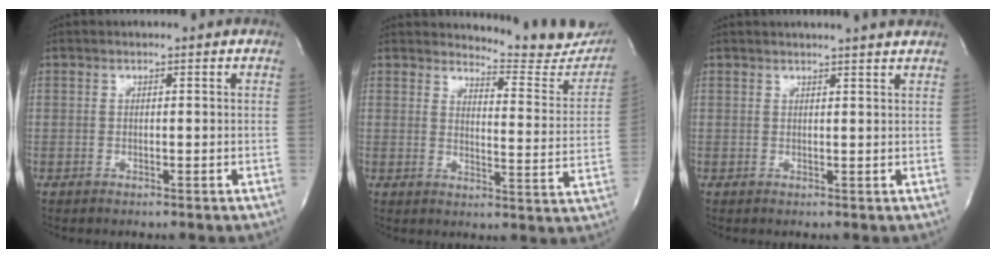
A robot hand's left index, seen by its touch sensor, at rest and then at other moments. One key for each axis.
{"total": 12.7, "fx": 12.5, "fy": 1.9, "fz": 1.3, "tx": -0.001, "ty": -0.074, "tz": 0.131}
{"total": 6.9, "fx": 6.4, "fy": -0.4, "fz": 2.5, "tx": -0.034, "ty": 0.013, "tz": 0.063}